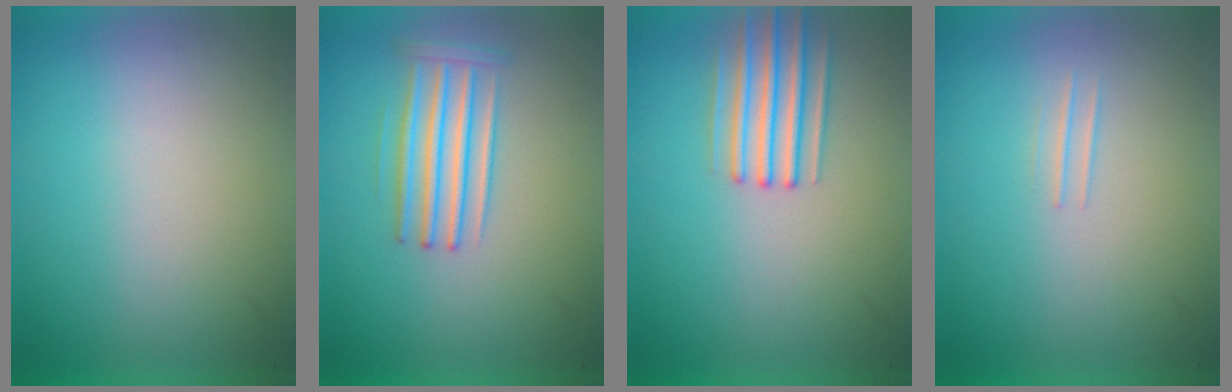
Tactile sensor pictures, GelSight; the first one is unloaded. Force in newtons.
{"total": 2.9}
{"total": 2.7}
{"total": 1.1}